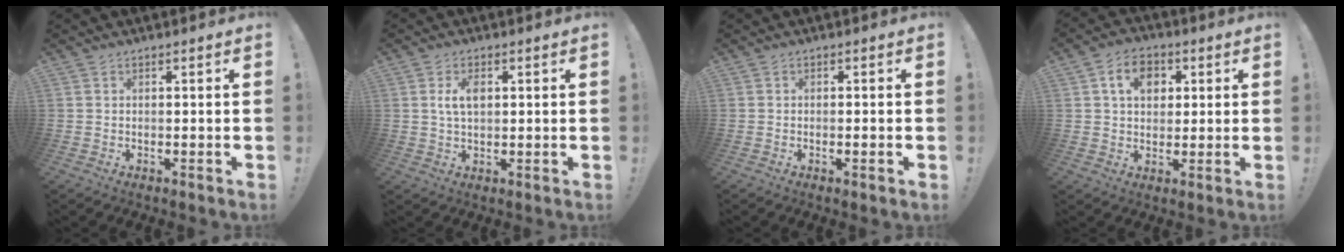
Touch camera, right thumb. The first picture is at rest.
{"total": 5.0, "force": [1.1, 2.9, 3.9], "torque": [-0.064, 0.002, 0.017]}
{"total": 1.3, "force": [-0.4, -0.3, 1.2], "torque": [-0.022, -0.001, -0.007]}
{"total": 9.5, "force": [2.8, 7.1, 5.6], "torque": [-0.085, 0.009, 0.051]}